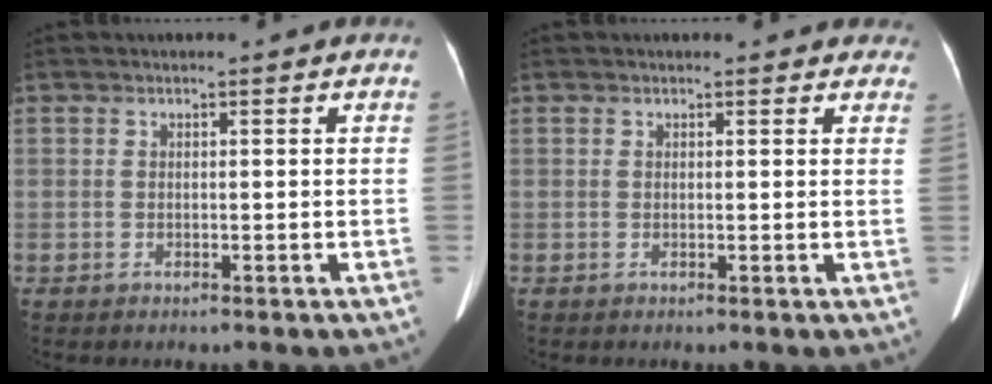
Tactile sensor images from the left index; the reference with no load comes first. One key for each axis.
{"total": 4.0, "fx": 3.5, "fy": 1.9, "fz": 0.6, "tx": 0.010, "ty": 0.004, "tz": 0.021}